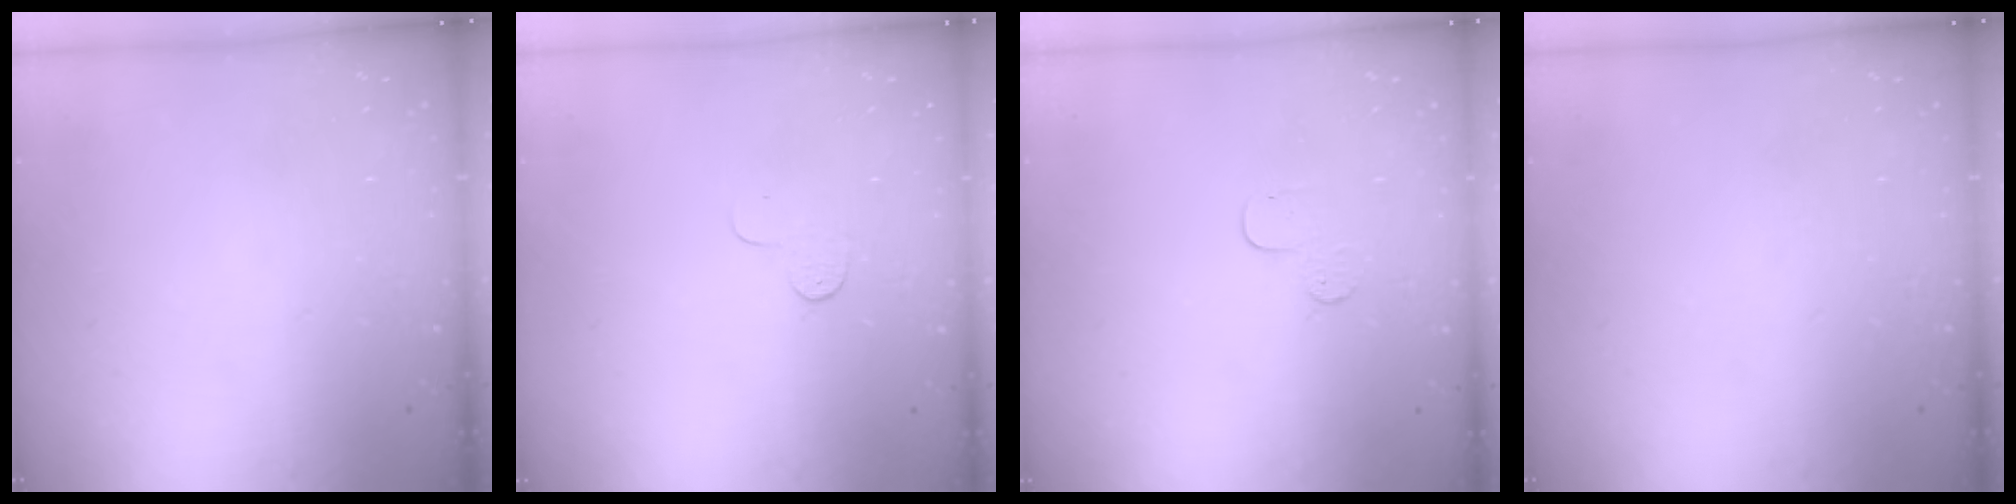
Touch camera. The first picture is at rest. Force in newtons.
{"total": 4.0, "press": 4.0, "slide": 0.5}
{"total": 4.4, "press": 4.4, "slide": 0.5}
{"total": 0.0}